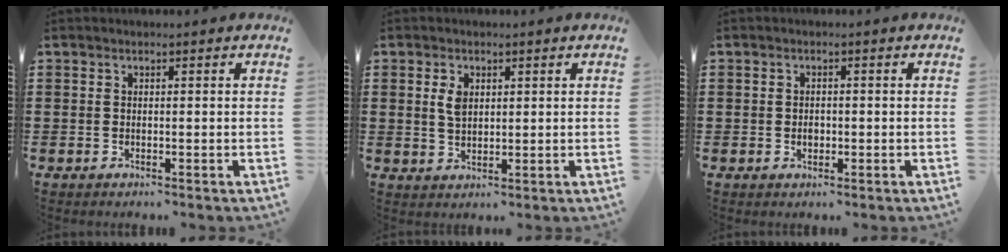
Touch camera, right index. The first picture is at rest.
{"total": 3.1, "force": [1.0, 1.8, 2.4], "torque": [-0.053, 0.006, 0.017]}
{"total": 1.4, "force": [-0.3, 1.2, 0.7], "torque": [-0.016, 0.005, -0.005]}